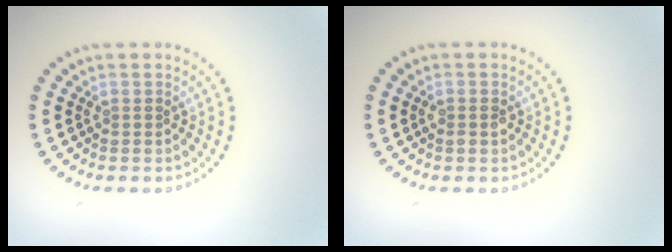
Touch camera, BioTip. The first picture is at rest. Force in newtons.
{"total": 1.1, "press": 1.0, "slide": 0.3}